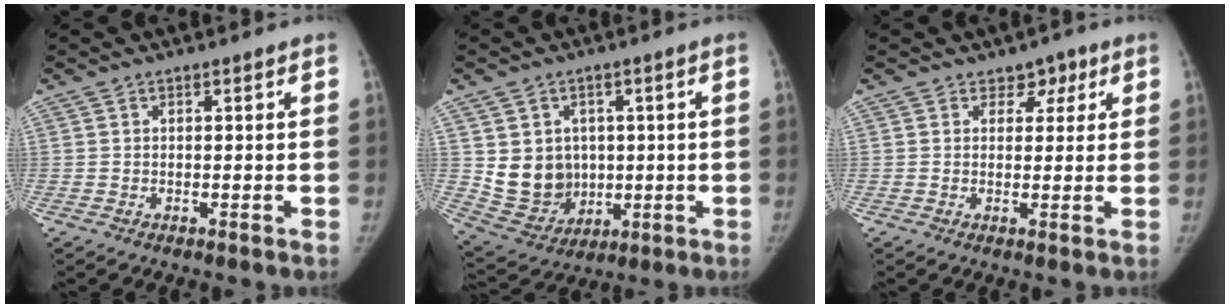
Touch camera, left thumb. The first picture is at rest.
{"total": 11.1, "force": [1.2, 9.5, 5.4], "torque": [-0.054, -0.011, 0.050]}
{"total": 3.4, "force": [1.9, 2.5, 1.2], "torque": [0.011, -0.008, 0.024]}